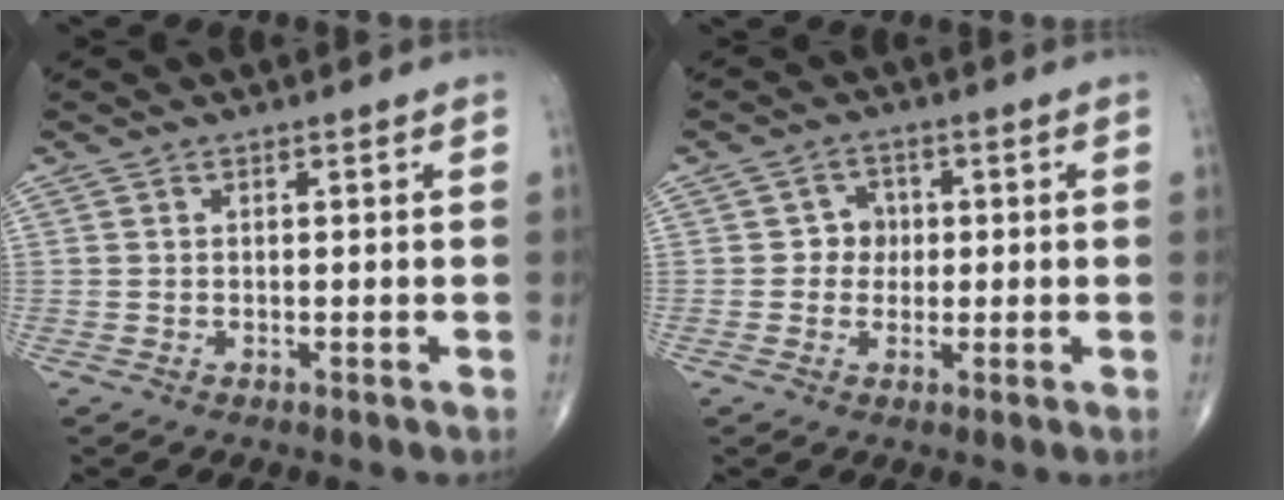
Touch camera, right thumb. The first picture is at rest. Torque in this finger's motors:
{"motor_torque": [0.03, -0.07, 0.35, -0.01, 0.00]}